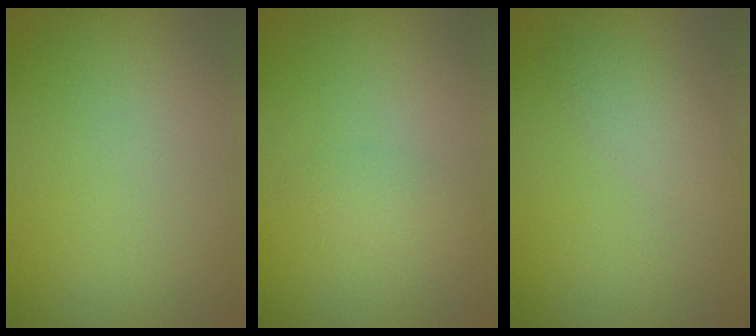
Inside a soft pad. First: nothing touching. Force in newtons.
{"total": 1.2, "press": 1.2, "slide": 0.1}
{"total": 2.1, "press": 2.1, "slide": 0.1}